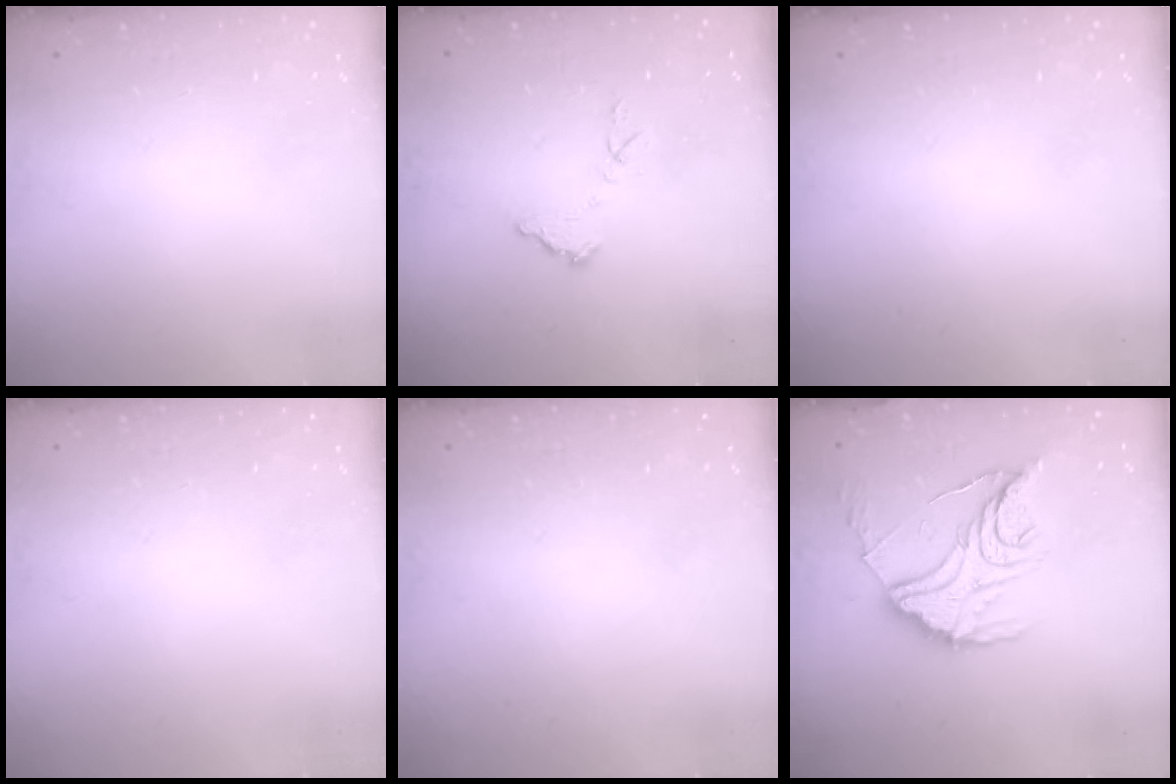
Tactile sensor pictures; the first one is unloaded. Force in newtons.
{"total": 9.2, "press": 9.2, "slide": 0.6}
{"total": 0.0}
{"total": 0.0}
{"total": 0.0}
{"total": 17.0, "press": 17.0, "slide": 1.3}